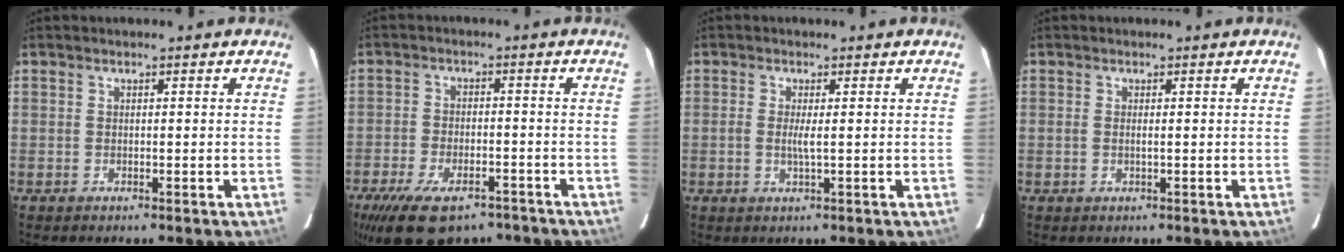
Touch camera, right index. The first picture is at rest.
{"total": 15.9, "force": [-11.1, 7.0, 8.9], "torque": [-0.192, -0.024, -0.174]}
{"total": 1.9, "force": [-0.1, -0.1, 1.9], "torque": [-0.037, -0.003, -0.004]}
{"total": 0.7, "force": [-0.1, -0.1, 0.7], "torque": [-0.013, 0.000, -0.003]}